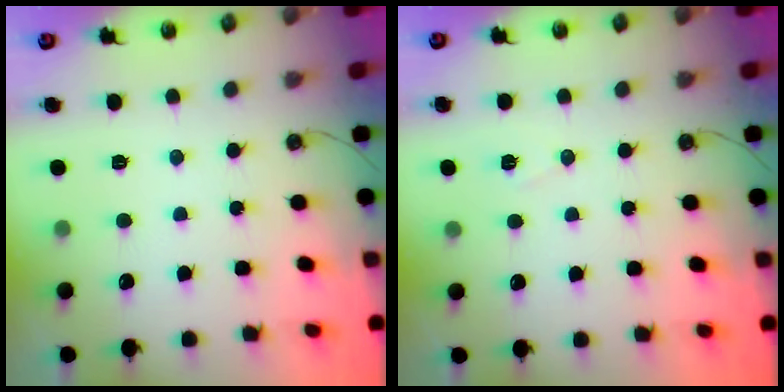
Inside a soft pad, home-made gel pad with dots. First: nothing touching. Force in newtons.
{"total": 6.3, "press": 4.4, "slide": 4.5}